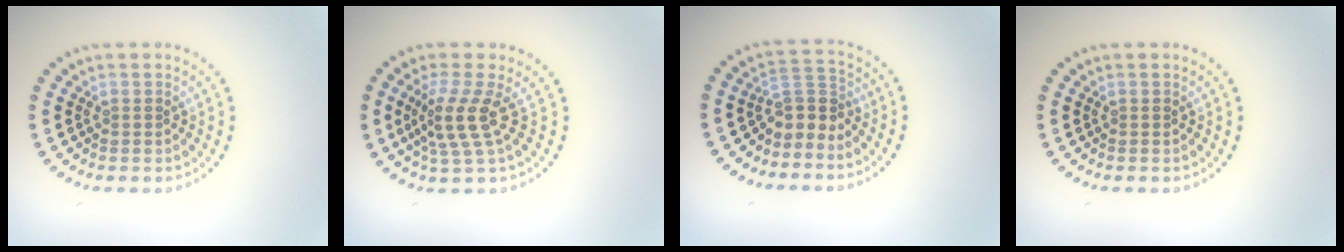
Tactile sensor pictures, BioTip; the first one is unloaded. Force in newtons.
{"total": 3.4, "press": 2.6, "slide": 2.2}
{"total": 2.7, "press": 1.9, "slide": 2.0}
{"total": 0.0}